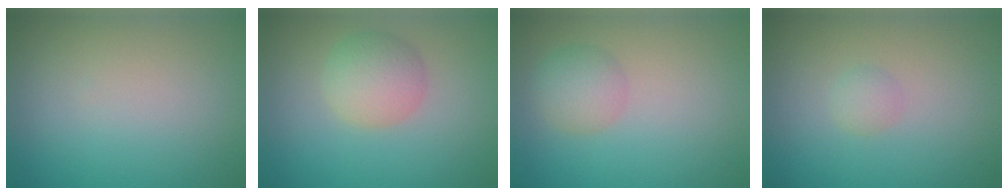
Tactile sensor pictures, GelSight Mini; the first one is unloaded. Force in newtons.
{"total": 3.5, "press": 3.5, "slide": 0.2}
{"total": 2.5, "press": 2.5, "slide": 0.0}
{"total": 1.0, "press": 1.0, "slide": 0.1}